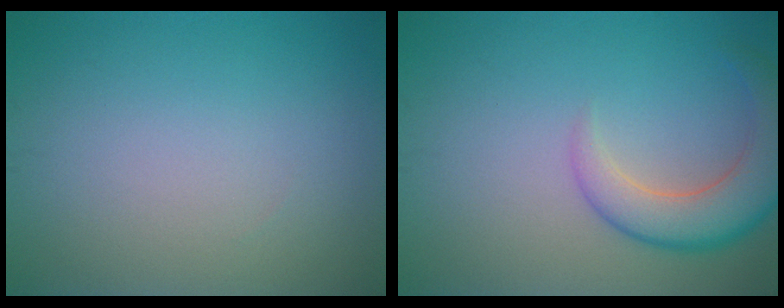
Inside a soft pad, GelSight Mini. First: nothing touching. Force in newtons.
{"total": 5.2, "press": 5.2, "slide": 0.3}